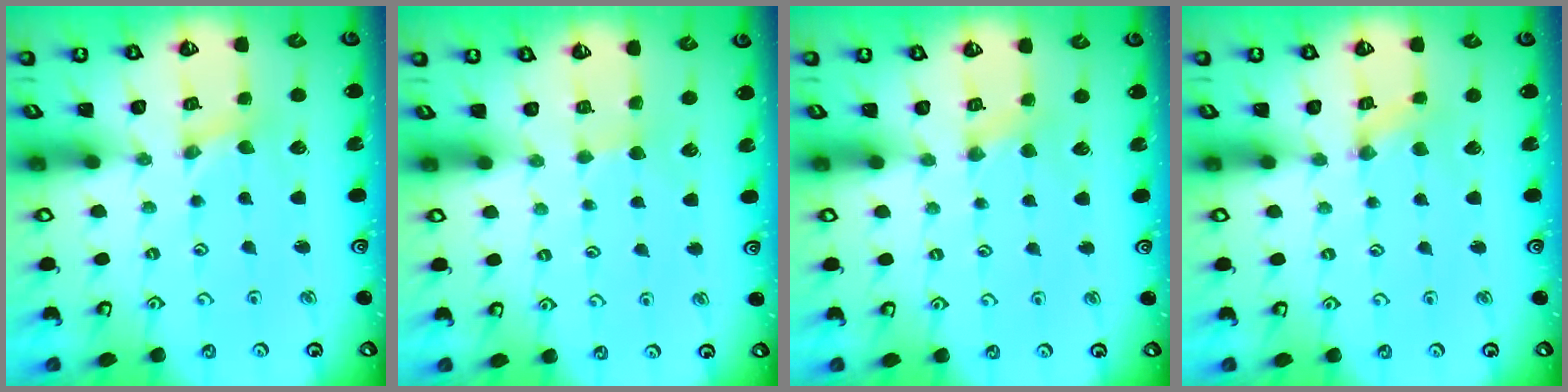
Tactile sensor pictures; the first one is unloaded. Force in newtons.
{"total": 2.2, "press": 2.2, "slide": 0.2}
{"total": 1.8, "press": 1.8, "slide": 0.3}
{"total": 0.6, "press": 0.5, "slide": 0.2}